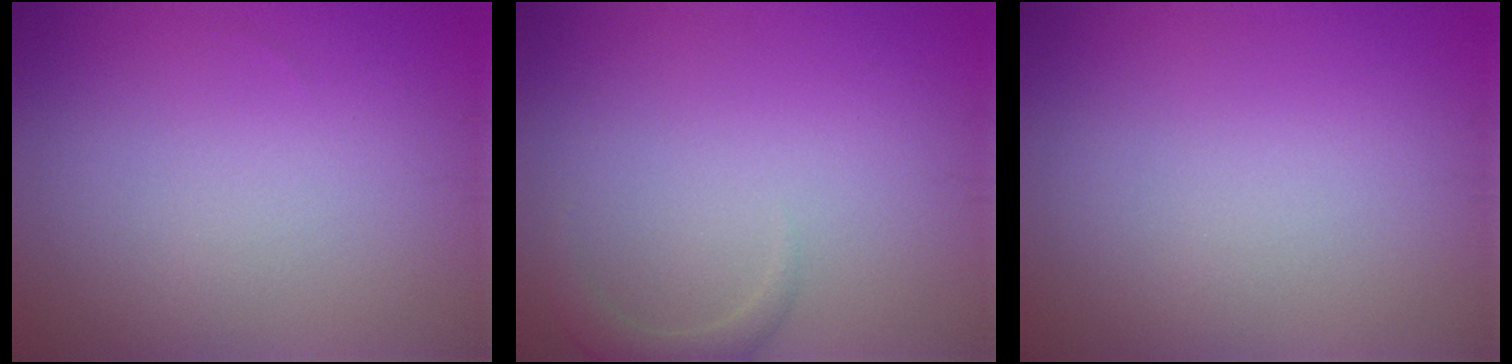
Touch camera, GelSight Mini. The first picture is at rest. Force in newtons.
{"total": 1.5, "press": 1.5, "slide": 0.2}
{"total": 0.0}